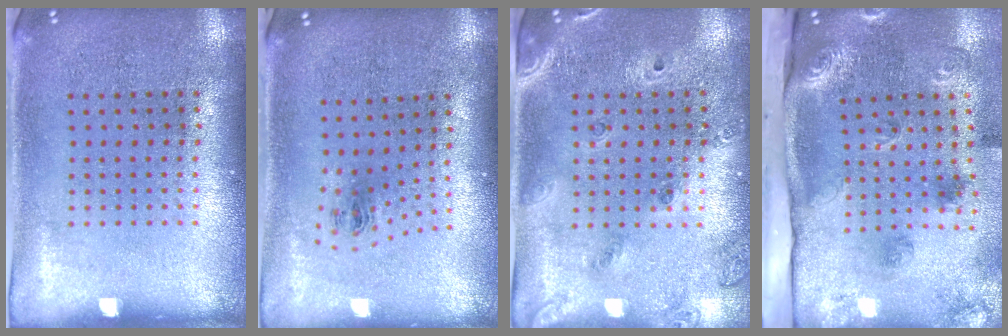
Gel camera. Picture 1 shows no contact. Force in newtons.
{"total": 1.0, "press": 0.4, "slide": 0.9}
{"total": 1.4, "press": 1.3, "slide": 0.6}
{"total": 3.0, "press": 2.0, "slide": 2.2}